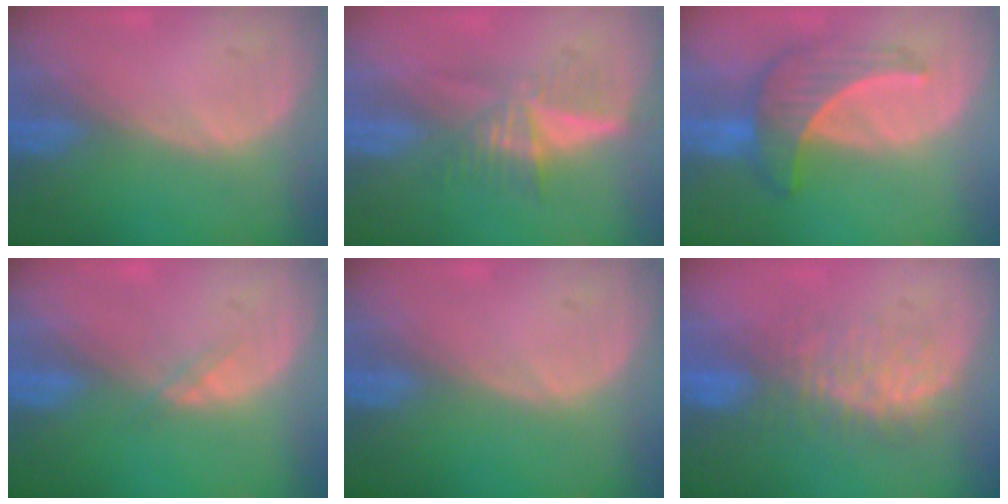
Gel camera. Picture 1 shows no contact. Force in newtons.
{"total": 5.9, "press": 5.3, "slide": 2.7}
{"total": 7.0, "press": 6.6, "slide": 2.2}
{"total": 1.0, "press": 1.0, "slide": 0.2}
{"total": 0.0}
{"total": 7.6, "press": 7.4, "slide": 1.9}